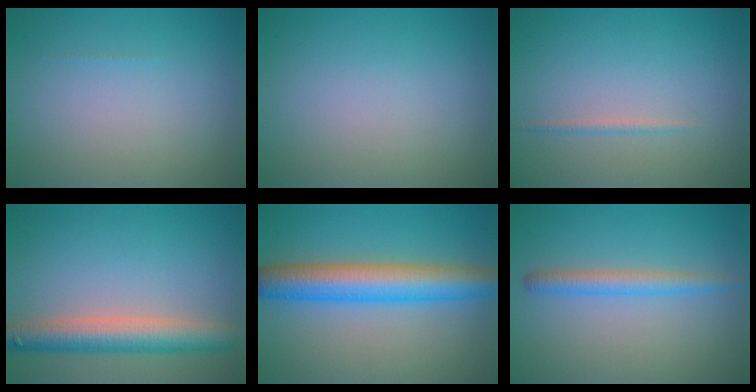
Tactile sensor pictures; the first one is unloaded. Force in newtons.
{"total": 0.0}
{"total": 0.8, "press": 0.7, "slide": 0.1}
{"total": 5.4, "press": 5.4, "slide": 0.2}
{"total": 7.1, "press": 7.1, "slide": 0.1}
{"total": 2.2, "press": 2.2, "slide": 0.2}